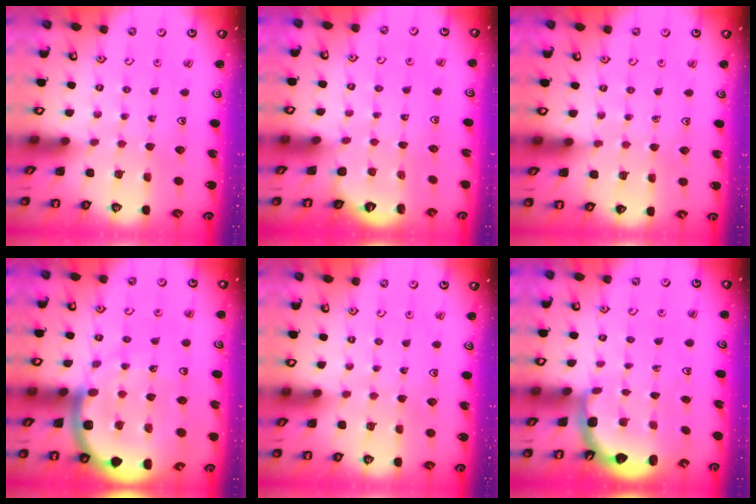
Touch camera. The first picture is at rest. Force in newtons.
{"total": 1.9, "press": 0.7, "slide": 1.8}
{"total": 2.7, "press": 2.7, "slide": 0.4}
{"total": 14.5, "press": 14.0, "slide": 3.5}
{"total": 0.0}
{"total": 2.5, "press": 2.1, "slide": 1.3}